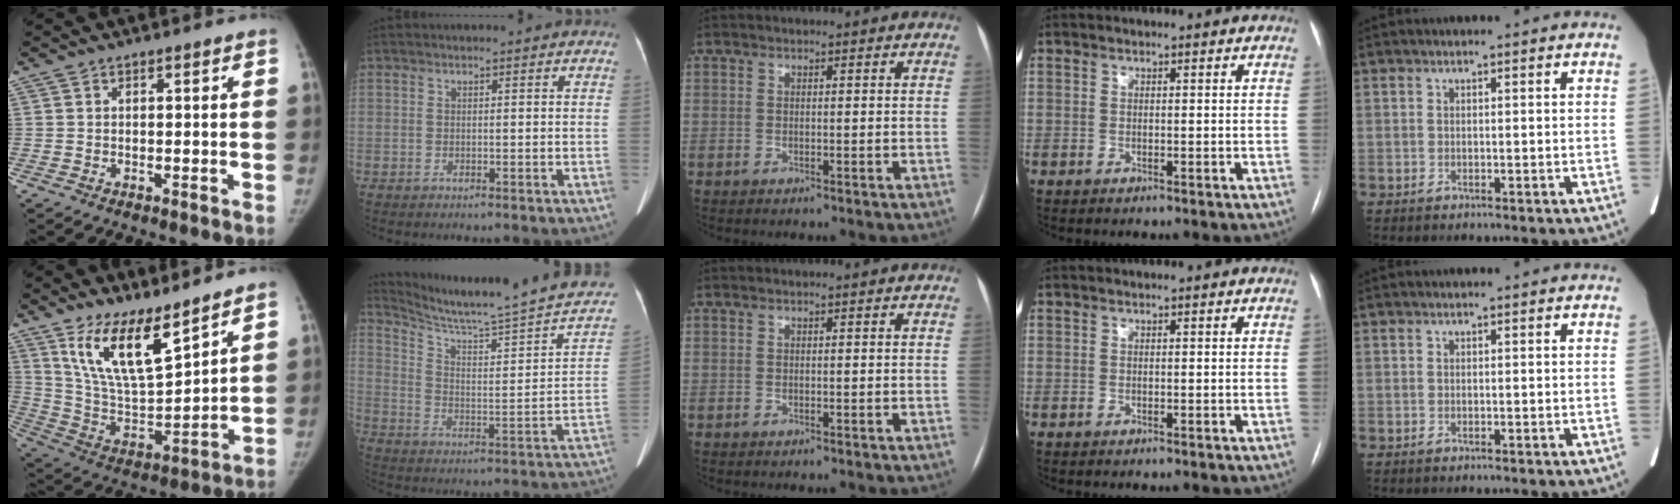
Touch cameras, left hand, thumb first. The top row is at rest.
{"thumb": {"total": 15.0, "force": [10.1, 4.8, 10.0], "torque": [-0.158, -0.066, 0.206]}, "index": {"total": 21.1, "force": [18.3, 0.4, 10.4], "torque": [-0.156, -0.051, 0.252]}}